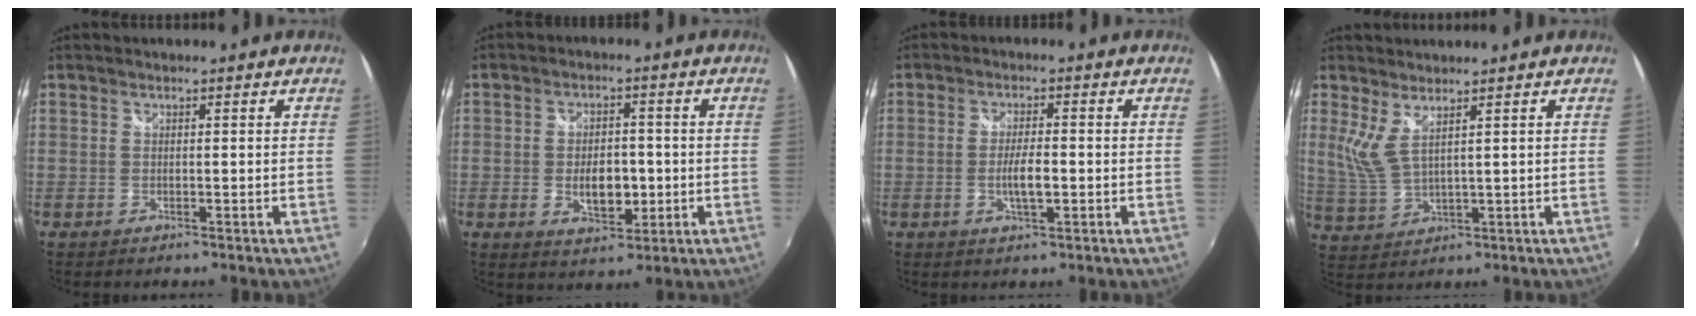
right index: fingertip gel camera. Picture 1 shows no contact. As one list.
[{"total": 7.2, "force": [-1.2, 4.1, 5.8], "torque": [-0.105, -0.004, -0.016]}, {"total": 4.5, "force": [-0.9, 1.1, 4.2], "torque": [-0.081, -0.003, -0.016]}, {"total": 4.4, "force": [2.8, 0.7, 3.3], "torque": [-0.076, -0.009, 0.064]}]